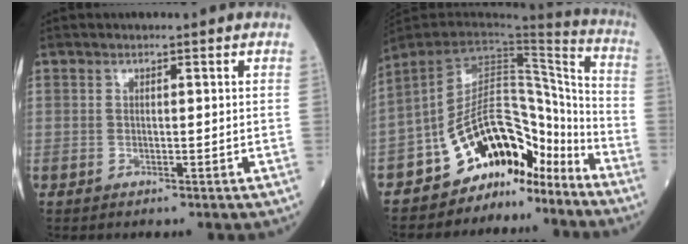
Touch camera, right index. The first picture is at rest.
{"total": 12.7, "force": [-10.0, 5.7, 5.5], "torque": [-0.071, 0.072, -0.170]}